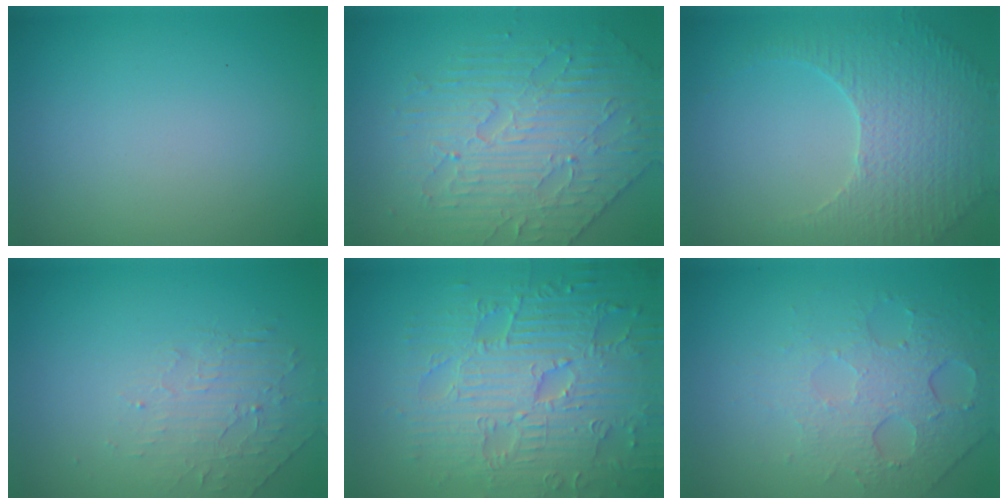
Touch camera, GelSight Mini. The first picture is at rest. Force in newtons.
{"total": 4.4, "press": 4.3, "slide": 0.8}
{"total": 4.1, "press": 3.7, "slide": 1.9}
{"total": 2.0, "press": 0.9, "slide": 1.8}
{"total": 8.2, "press": 6.2, "slide": 5.4}
{"total": 5.0, "press": 3.3, "slide": 3.8}